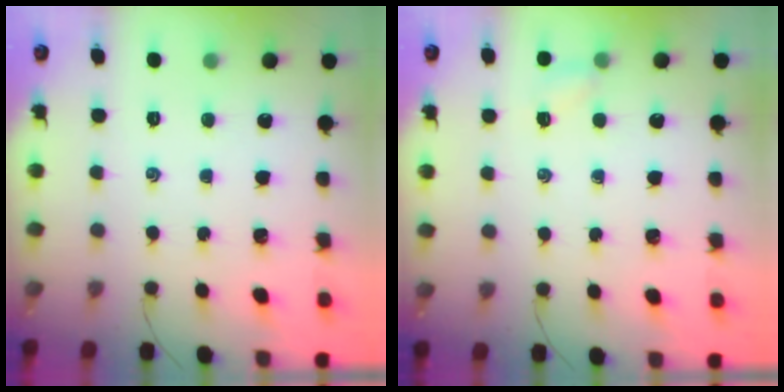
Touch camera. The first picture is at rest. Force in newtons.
{"total": 2.5, "press": 2.3, "slide": 0.9}